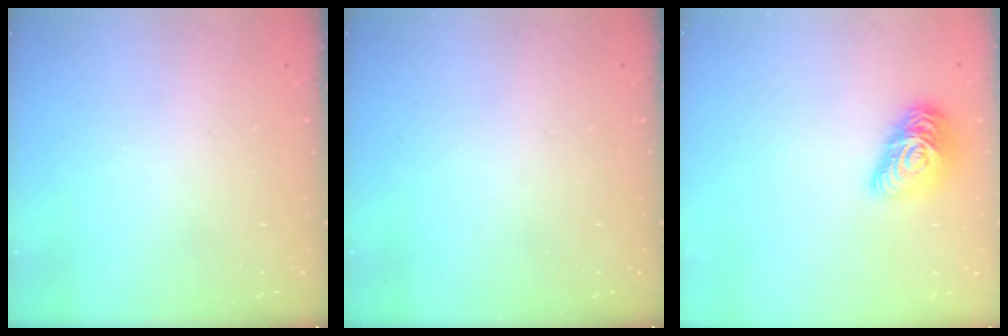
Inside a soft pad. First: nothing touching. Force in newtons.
{"total": 0.0}
{"total": 12.3, "press": 12.3, "slide": 0.5}